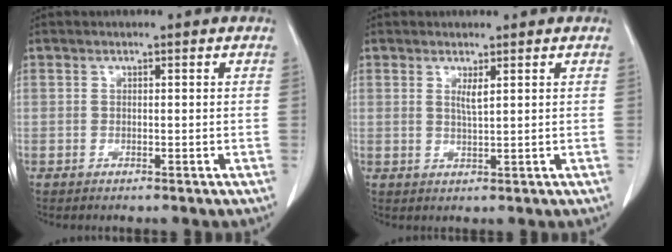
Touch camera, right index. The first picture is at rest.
{"total": 1.7, "force": [0.8, -0.1, 1.5], "torque": [-0.030, -0.006, 0.015]}